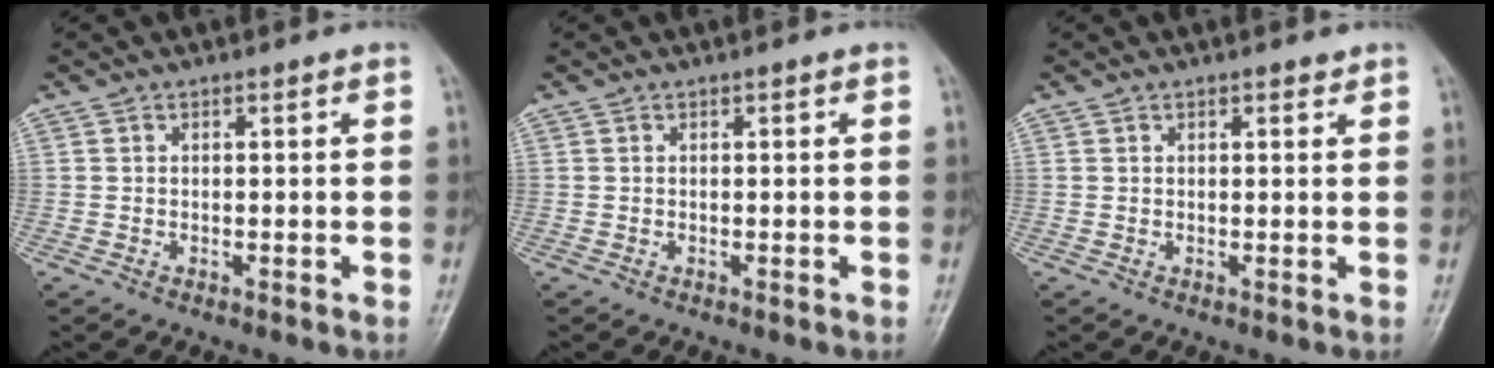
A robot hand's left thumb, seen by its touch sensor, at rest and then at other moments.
{"total": 0.0}
{"total": 1.0, "force": [0.8, 0.5, 0.5], "torque": [-0.003, -0.003, 0.009]}